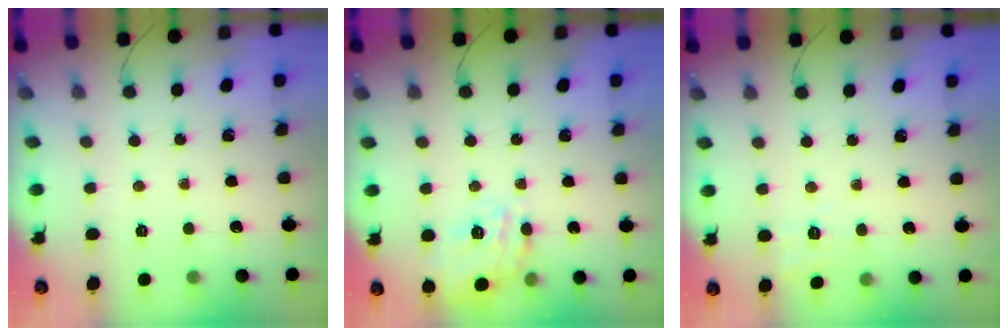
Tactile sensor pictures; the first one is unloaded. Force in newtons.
{"total": 13.7, "press": 13.7, "slide": 0.6}
{"total": 1.7, "press": 0.1, "slide": 1.7}